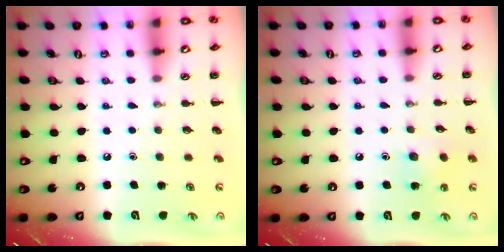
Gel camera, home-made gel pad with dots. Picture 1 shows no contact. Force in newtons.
{"total": 6.4, "press": 6.3, "slide": 1.3}